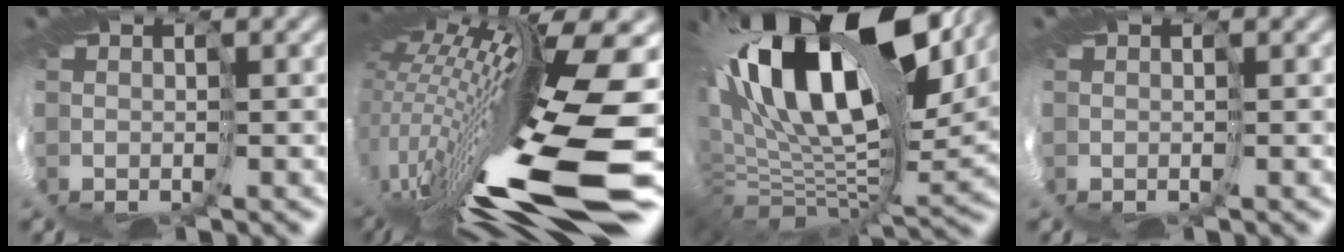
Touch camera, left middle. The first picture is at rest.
{"total": 16.6, "force": [-3.4, 2.1, 16.1], "torque": [-0.302, -0.040, -0.049]}
{"total": 17.1, "force": [7.6, 8.7, 12.6], "torque": [-0.243, 0.008, 0.139]}
{"total": 0.0}